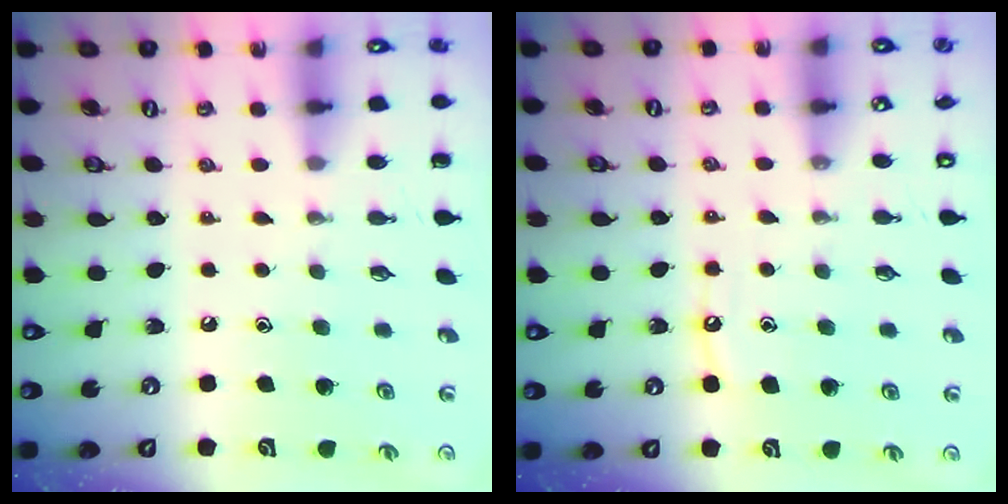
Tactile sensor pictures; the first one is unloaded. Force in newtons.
{"total": 5.7, "press": 5.6, "slide": 0.6}